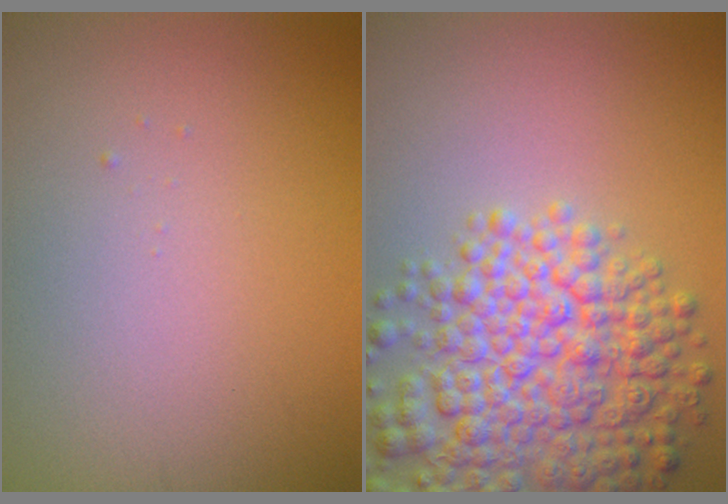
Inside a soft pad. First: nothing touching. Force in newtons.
{"total": 8.1, "press": 8.1, "slide": 0.4}